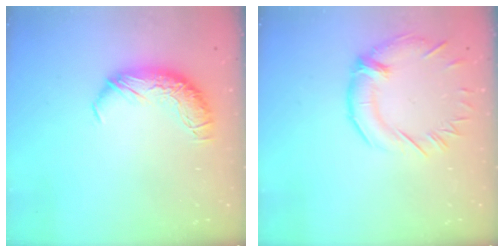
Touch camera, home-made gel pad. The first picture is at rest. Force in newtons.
{"total": 1.3, "press": 0.7, "slide": 1.1}